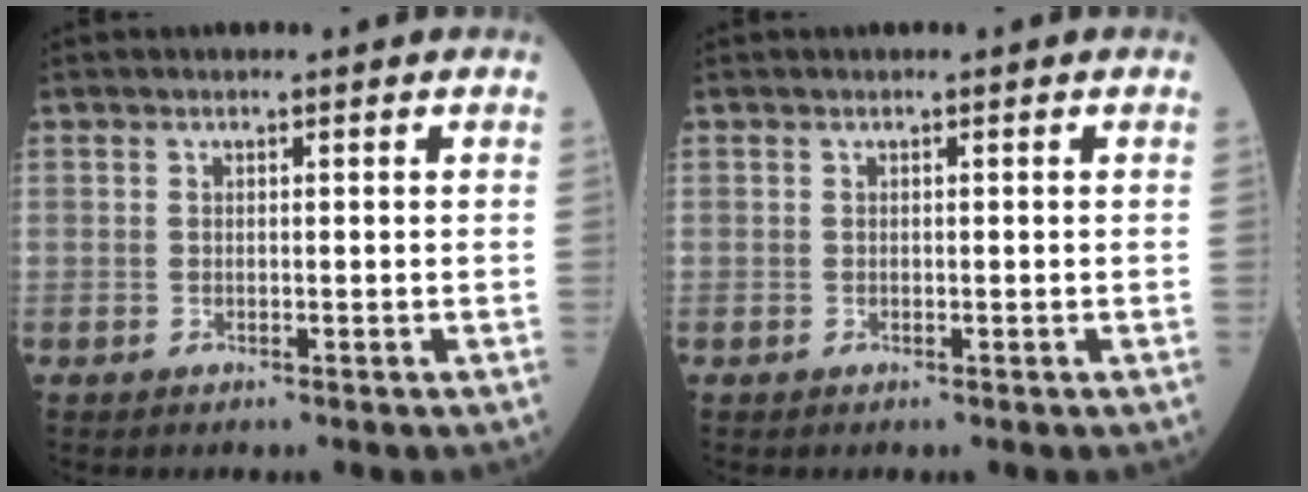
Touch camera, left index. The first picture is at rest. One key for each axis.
{"total": 0.0}